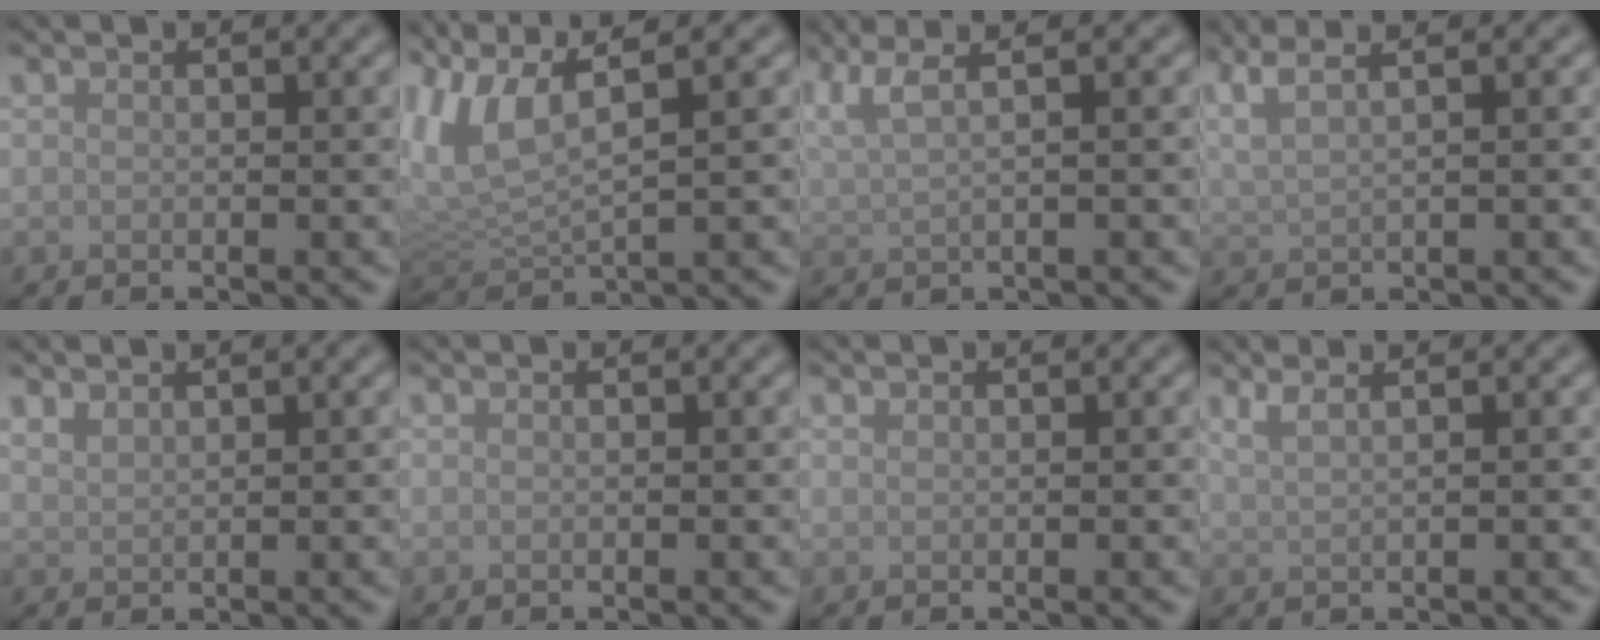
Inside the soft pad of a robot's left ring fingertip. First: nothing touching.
{"total": 6.3, "force": [2.8, 2.0, 5.3], "torque": [-0.124, 0.005, 0.057]}
{"total": 4.9, "force": [2.9, 1.6, 3.5], "torque": [-0.060, 0.032, 0.031]}
{"total": 5.2, "force": [3.5, 1.8, 3.4], "torque": [-0.062, 0.035, 0.043]}
{"total": 1.3, "force": [1.2, 0.2, 0.4], "torque": [-0.009, 0.002, 0.026]}
{"total": 0.0}
{"total": 0.0}
{"total": 3.3, "force": [2.2, 1.4, 2.1], "torque": [-0.021, 0.014, 0.009]}